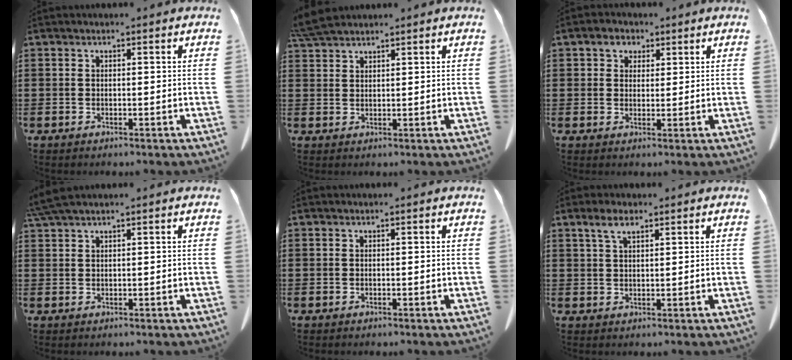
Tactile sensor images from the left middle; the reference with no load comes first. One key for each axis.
{"total": 4.2, "fx": 3.7, "fy": 0.6, "fz": 1.7, "tx": -0.045, "ty": -0.003, "tz": 0.072}
{"total": 2.8, "fx": 1.7, "fy": 2.0, "fz": 0.9, "tx": -0.020, "ty": 0.009, "tz": 0.028}
{"total": 2.7, "fx": 2.2, "fy": 0.1, "fz": 1.7, "tx": -0.038, "ty": 0.001, "tz": 0.042}
{"total": 0.0}
{"total": 3.3, "fx": 2.0, "fy": 1.0, "fz": 2.5, "tx": -0.055, "ty": 0.004, "tz": 0.036}